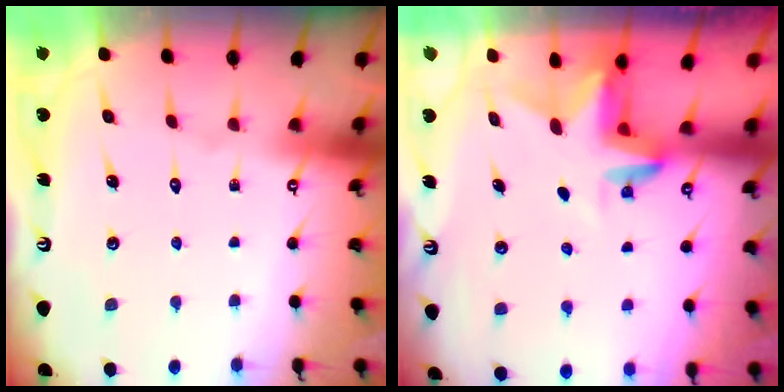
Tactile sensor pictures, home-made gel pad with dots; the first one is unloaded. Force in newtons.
{"total": 2.9, "press": 2.9, "slide": 0.2}